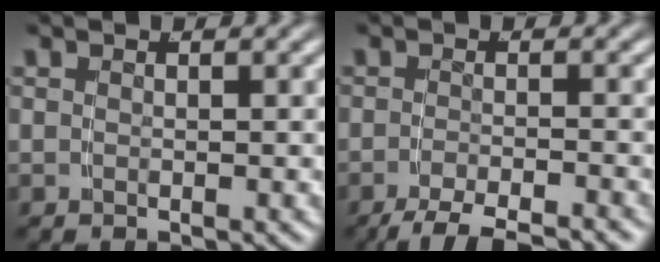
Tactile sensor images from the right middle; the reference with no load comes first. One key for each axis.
{"total": 5.9, "fx": -5.1, "fy": 1.2, "fz": 2.6, "tx": -0.034, "ty": -0.013, "tz": -0.072}